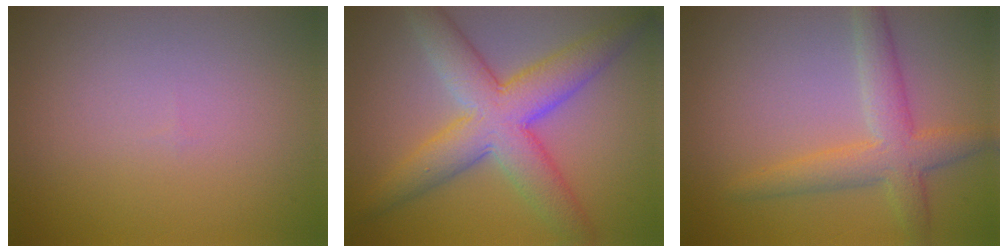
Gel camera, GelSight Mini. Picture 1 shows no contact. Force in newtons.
{"total": 7.8, "press": 7.8, "slide": 0.3}
{"total": 4.2, "press": 4.2, "slide": 0.3}